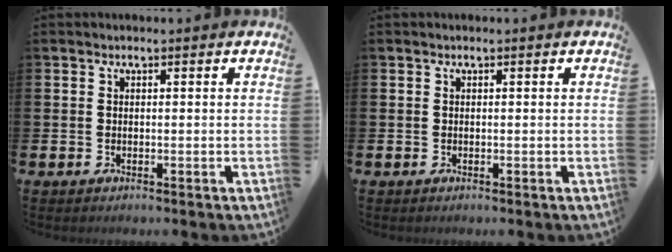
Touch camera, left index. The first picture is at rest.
{"total": 0.0}